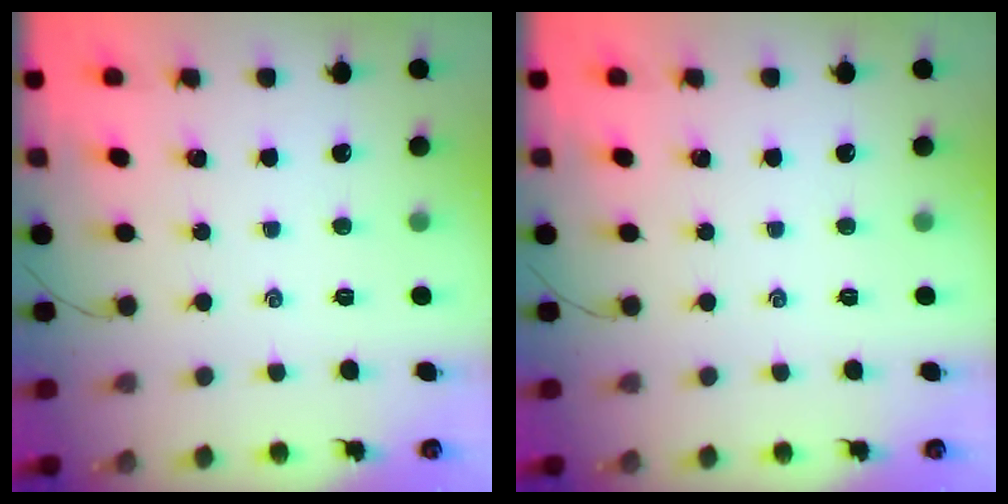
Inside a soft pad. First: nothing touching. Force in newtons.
{"total": 0.0}